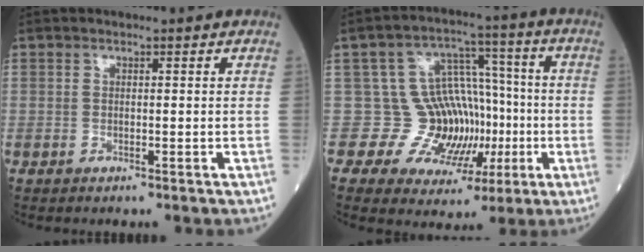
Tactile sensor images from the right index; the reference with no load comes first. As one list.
[{"total": 10.3, "force": [-1.6, 9.2, 4.3], "torque": [-0.044, 0.040, -0.013]}]